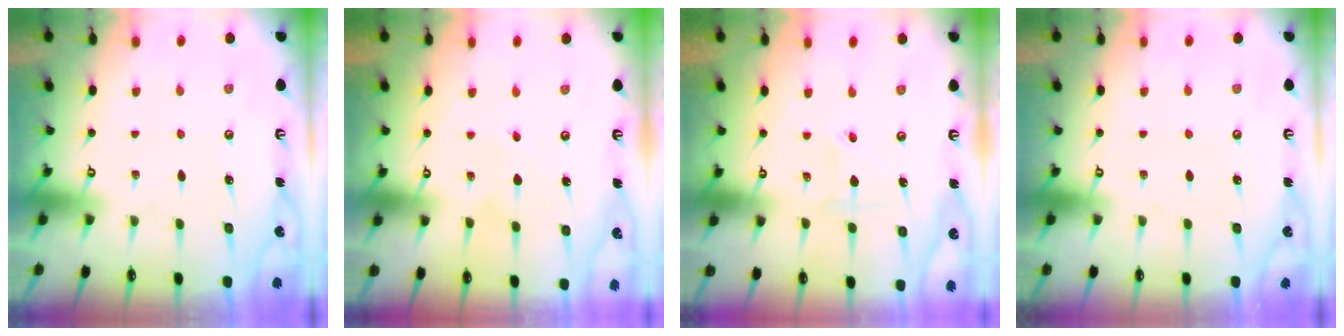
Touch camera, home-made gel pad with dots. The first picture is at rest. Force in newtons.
{"total": 4.6, "press": 4.6, "slide": 0.4}
{"total": 2.7, "press": 2.7, "slide": 0.3}
{"total": 0.0}